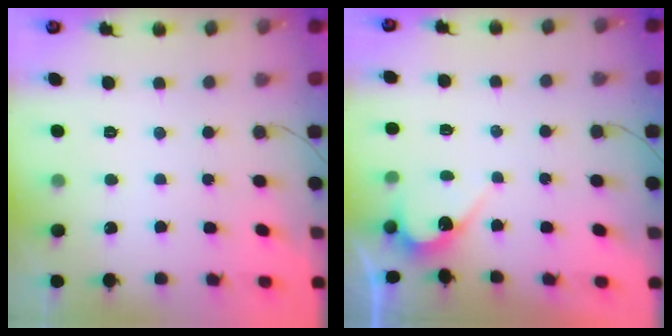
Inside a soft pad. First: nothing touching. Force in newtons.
{"total": 4.6, "press": 4.6, "slide": 0.2}